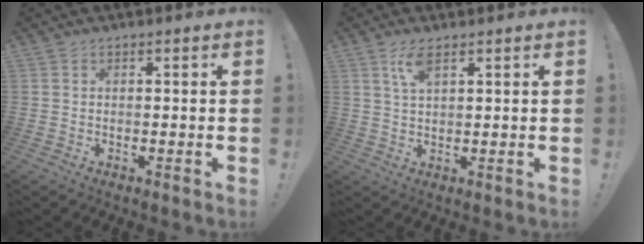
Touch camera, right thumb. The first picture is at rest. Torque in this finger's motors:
{"motor_torque": [0.49, 0.98, 0.24, 0.06, 0.01]}